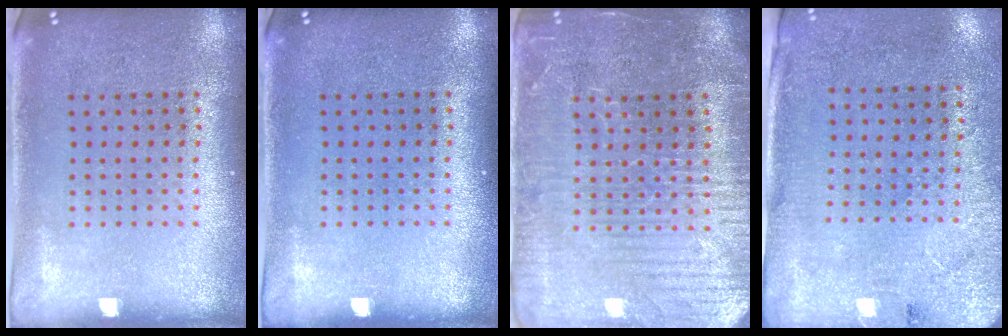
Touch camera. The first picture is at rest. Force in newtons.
{"total": 0.0}
{"total": 4.2, "press": 3.9, "slide": 1.5}
{"total": 2.6, "press": 2.2, "slide": 1.4}